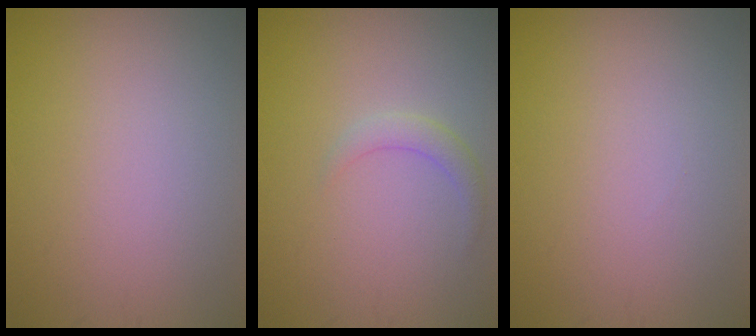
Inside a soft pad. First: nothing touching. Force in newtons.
{"total": 1.6, "press": 1.6, "slide": 0.1}
{"total": 0.0}